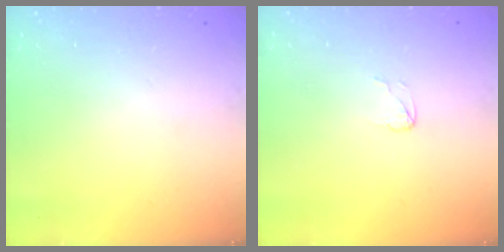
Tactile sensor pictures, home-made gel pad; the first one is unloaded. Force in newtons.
{"total": 2.6, "press": 2.6, "slide": 0.2}